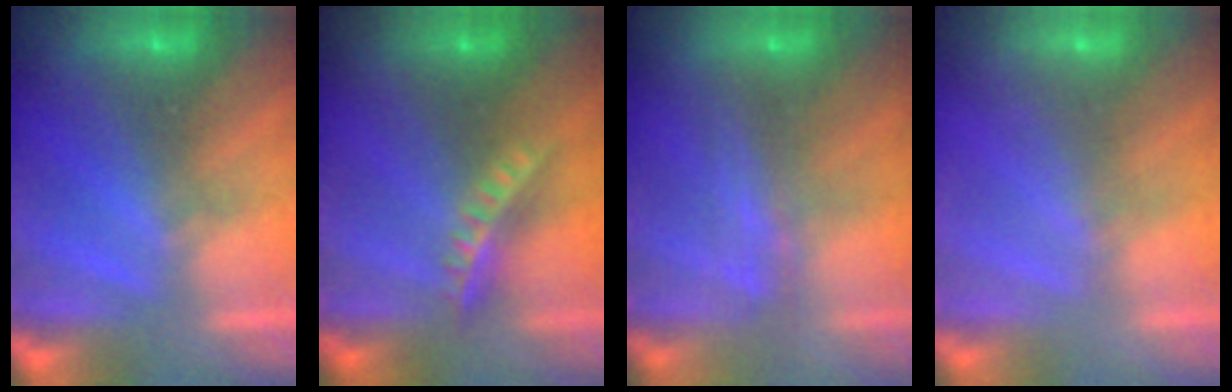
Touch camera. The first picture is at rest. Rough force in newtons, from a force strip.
{"total": 7.2}
{"total": 2.4}
{"total": 1.7}